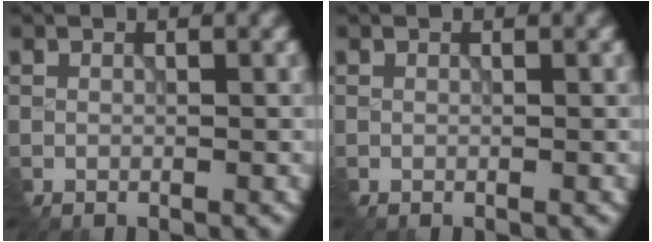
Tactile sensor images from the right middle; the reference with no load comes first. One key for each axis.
{"total": 0.0}